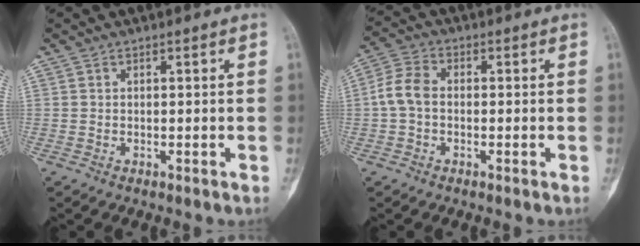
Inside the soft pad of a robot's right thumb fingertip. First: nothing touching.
{"total": 5.6, "force": [-0.5, 3.8, 4.0], "torque": [-0.082, 0.014, -0.019]}